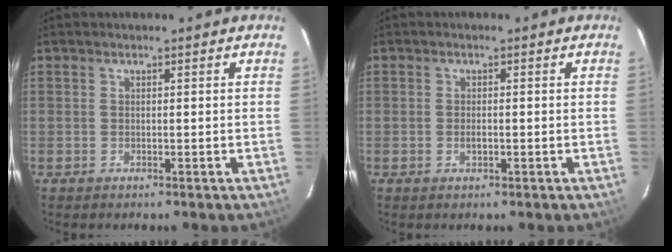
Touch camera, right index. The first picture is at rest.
{"total": 1.4, "force": [-0.4, 0.6, 1.2], "torque": [-0.023, 0.000, -0.007]}